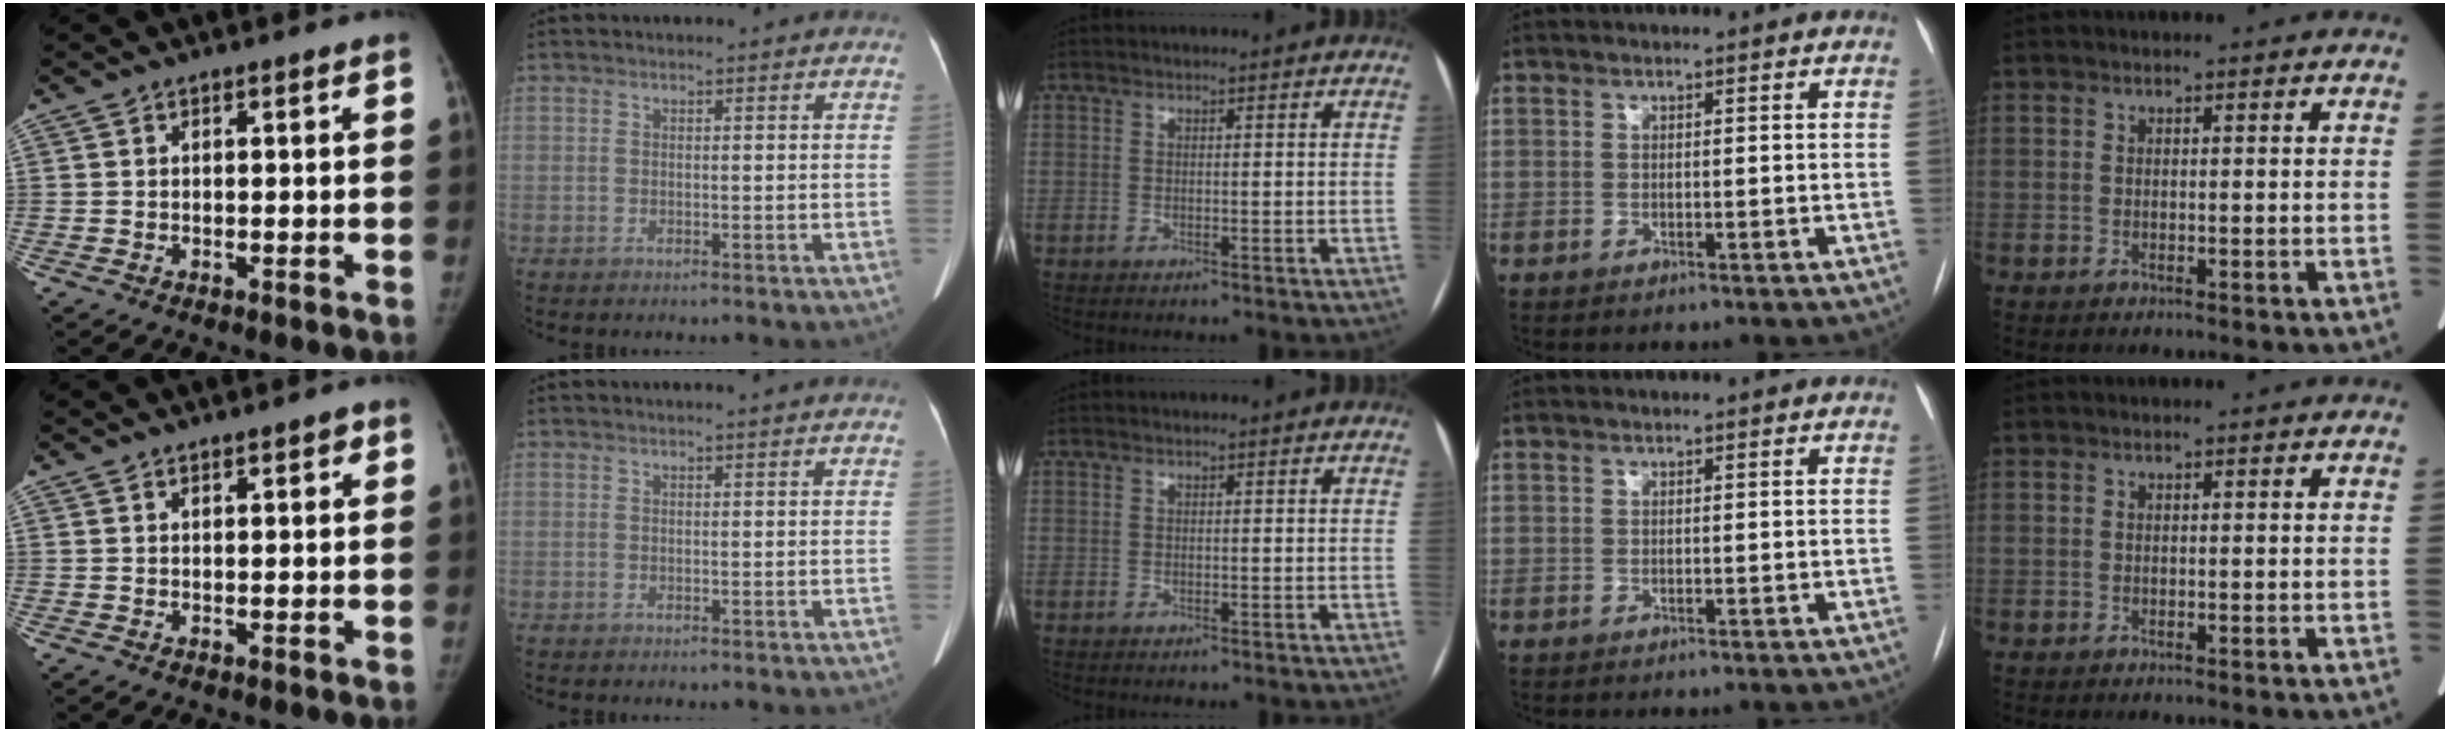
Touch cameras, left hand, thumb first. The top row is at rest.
{"thumb": {"total": 2.0, "force": [1.3, 0.7, 1.3], "torque": [-0.013, -0.005, 0.017]}, "index": {"total": 1.1, "force": [1.0, -0.1, 0.6], "torque": [-0.013, 0.007, 0.014]}}